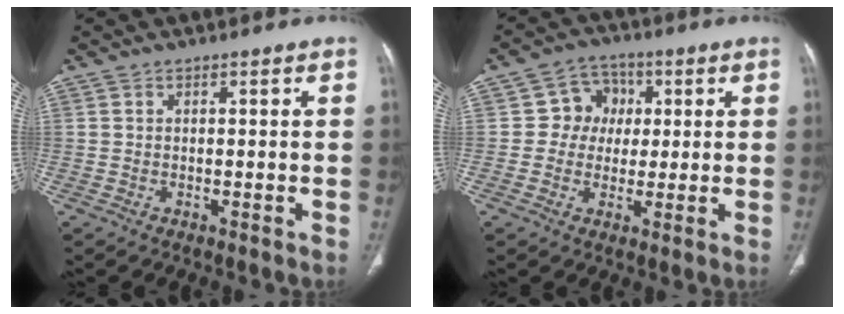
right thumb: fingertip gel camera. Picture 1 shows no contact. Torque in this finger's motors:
{"motor_torque": [-0.26, 0.35, -0.34, -0.03, 0.09]}